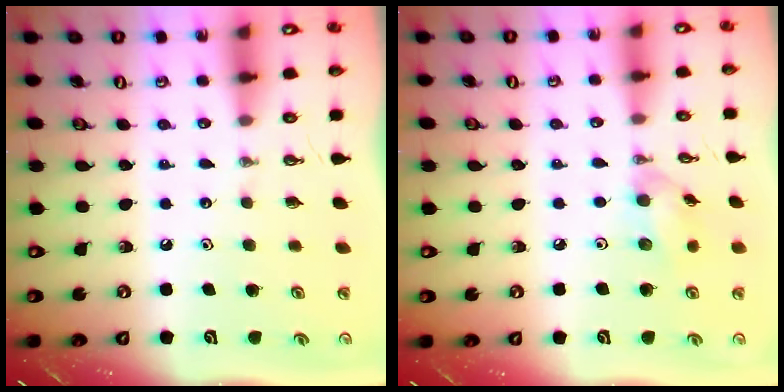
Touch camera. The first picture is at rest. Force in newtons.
{"total": 8.5, "press": 8.4, "slide": 0.4}